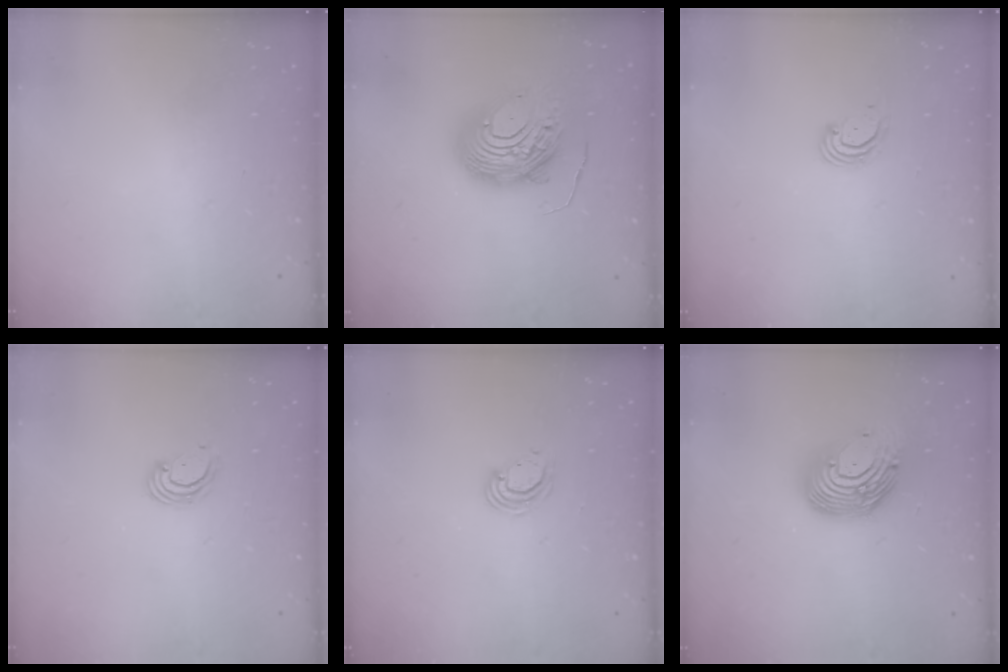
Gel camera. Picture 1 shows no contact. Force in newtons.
{"total": 13.9, "press": 13.9, "slide": 1.4}
{"total": 3.0, "press": 3.0, "slide": 0.3}
{"total": 2.4, "press": 2.4, "slide": 0.2}
{"total": 4.4, "press": 4.4, "slide": 0.2}
{"total": 16.1, "press": 16.0, "slide": 2.0}